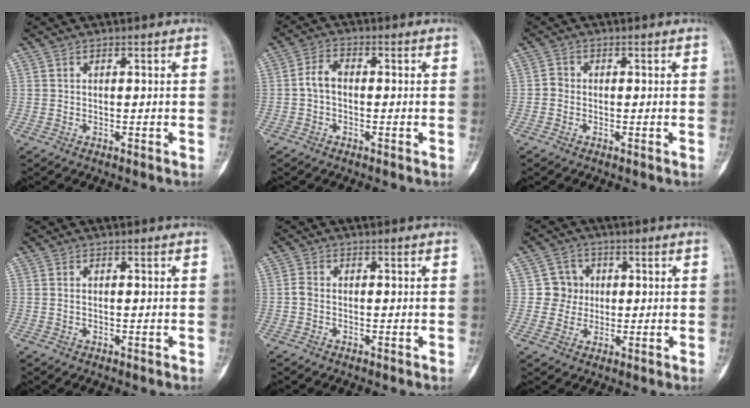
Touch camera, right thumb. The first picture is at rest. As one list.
[{"total": 3.9, "force": [-0.6, 2.5, 2.9], "torque": [-0.051, 0.016, -0.018]}, {"total": 1.5, "force": [-0.5, 1.2, 0.7], "torque": [-0.006, 0.004, -0.015]}, {"total": 0.6, "force": [0.1, 0.4, 0.5], "torque": [-0.011, 0.001, 0.002]}, {"total": 1.5, "force": [-0.4, 1.0, 1.0], "torque": [-0.020, 0.001, -0.014]}, {"total": 5.0, "force": [0.4, 5.0, 0.5], "torque": [0.032, 0.010, 0.001]}]